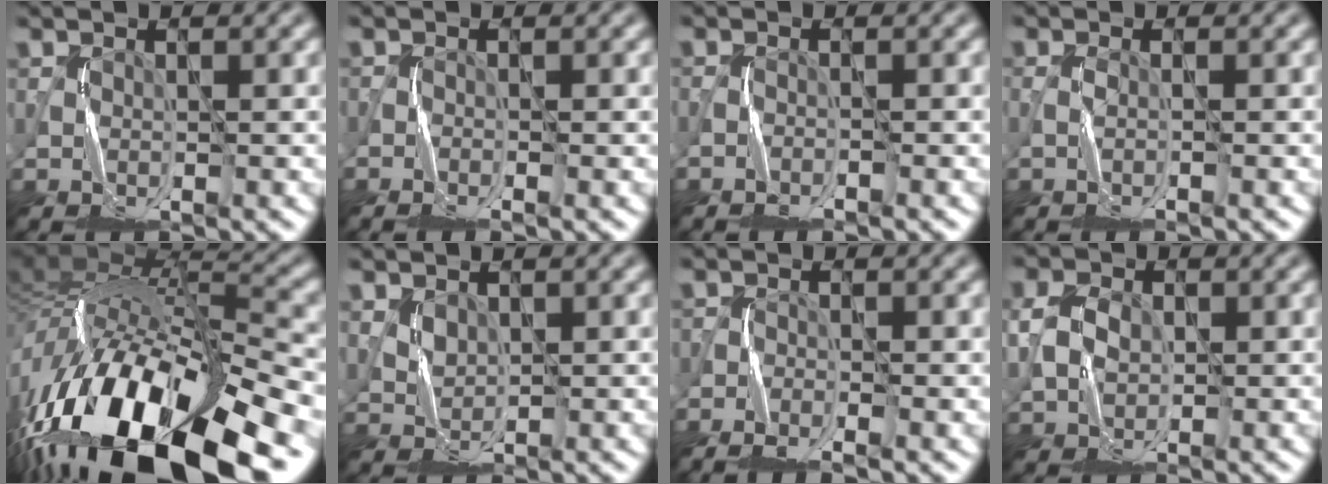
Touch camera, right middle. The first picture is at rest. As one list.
[{"total": 1.2, "force": [-1.1, 0.1, 0.4], "torque": [-0.004, -0.001, -0.025]}, {"total": 1.4, "force": [-1.4, -0.1, -0.2], "torque": [0.006, 0.001, -0.027]}, {"total": 0.8, "force": [-0.7, -0.3, 0.2], "torque": [-0.003, 0.003, -0.015]}, {"total": 18.4, "force": [-8.7, 7.1, 14.6], "torque": [-0.273, -0.011, -0.141]}, {"total": 1.0, "force": [0.5, 0.9, 0.2], "torque": [-0.006, -0.002, 0.015]}, {"total": 2.6, "force": [-2.3, 0.5, 1.0], "torque": [-0.019, -0.003, -0.045]}, {"total": 2.6, "force": [-0.1, 2.2, 1.5], "torque": [-0.035, 0.005, -0.004]}]